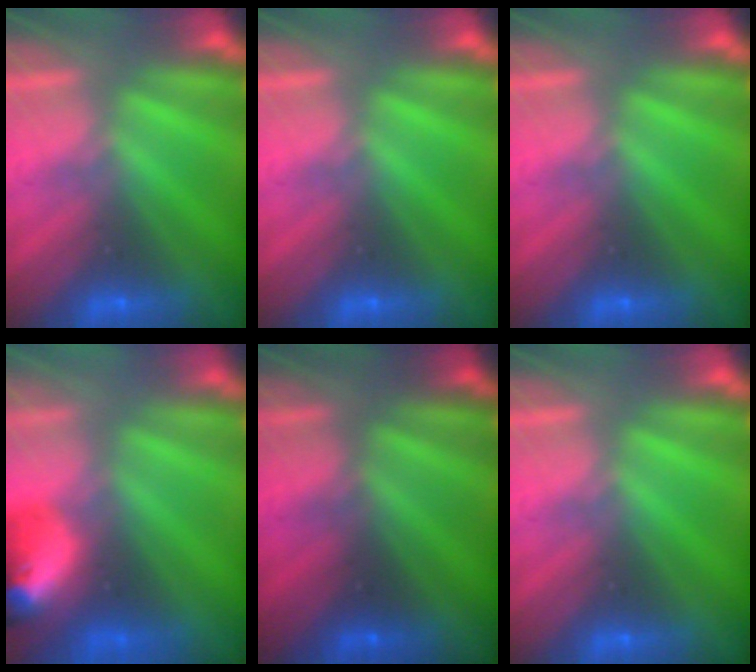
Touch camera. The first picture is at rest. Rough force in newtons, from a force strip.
{"total": 0.0}
{"total": 0.0}
{"total": 7.0}
{"total": 2.4}
{"total": 0.0}